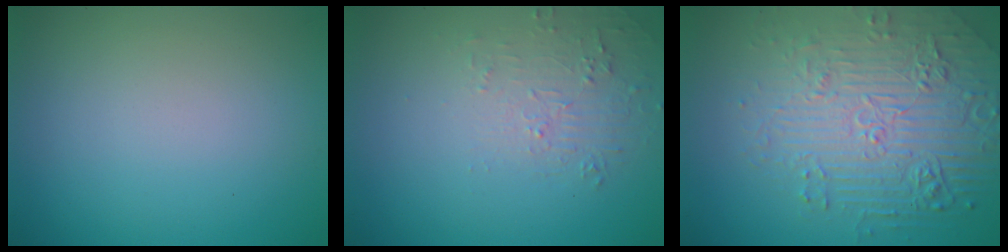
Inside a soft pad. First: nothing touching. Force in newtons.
{"total": 1.7, "press": 0.5, "slide": 1.7}
{"total": 7.5, "press": 5.5, "slide": 5.1}